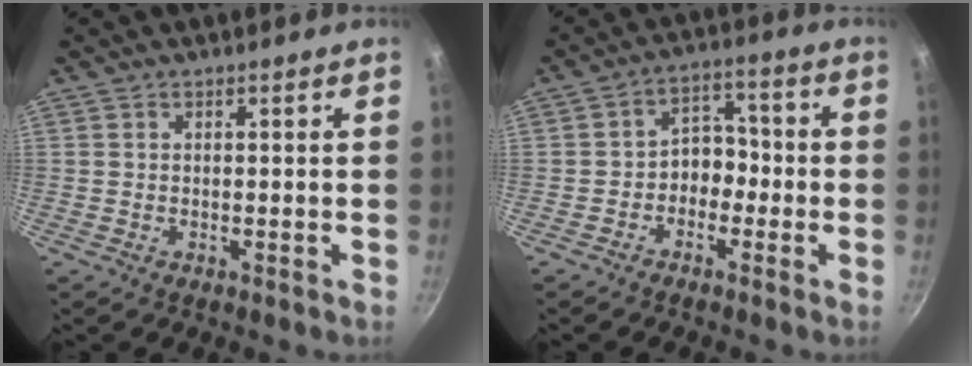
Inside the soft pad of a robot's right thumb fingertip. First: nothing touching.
{"total": 5.7, "force": [-2.0, 4.4, 3.1], "torque": [-0.001, 0.035, -0.041]}